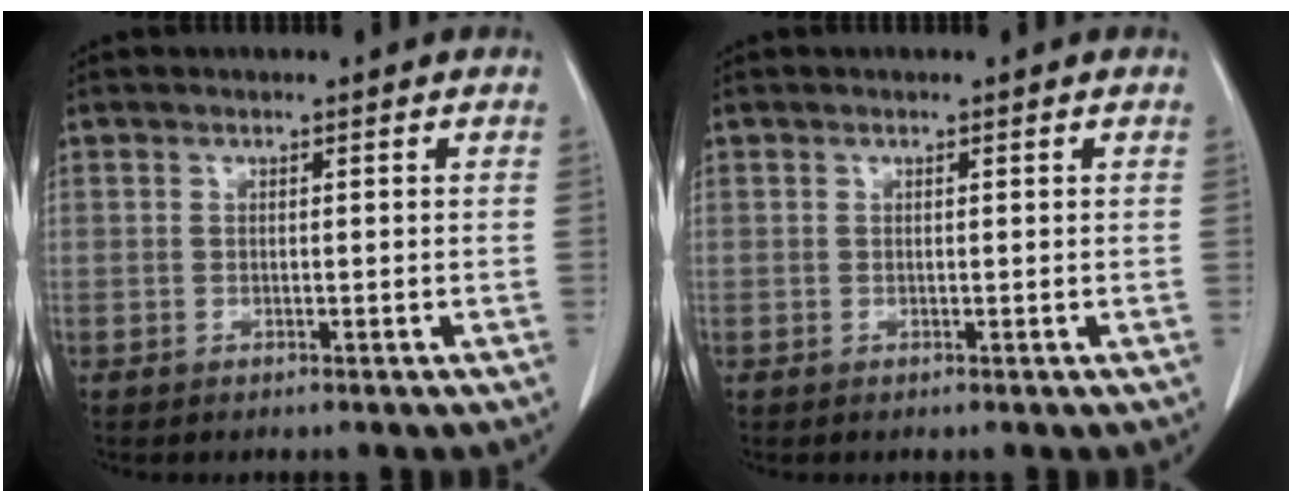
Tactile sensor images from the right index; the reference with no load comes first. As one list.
[{"total": 0.0}]